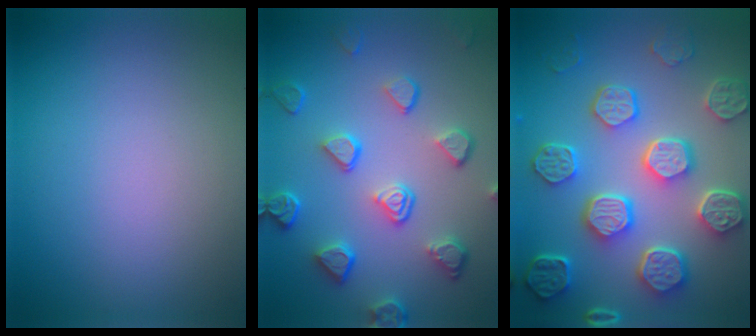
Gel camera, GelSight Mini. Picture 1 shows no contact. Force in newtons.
{"total": 5.1, "press": 4.2, "slide": 2.9}
{"total": 8.5, "press": 6.5, "slide": 5.5}